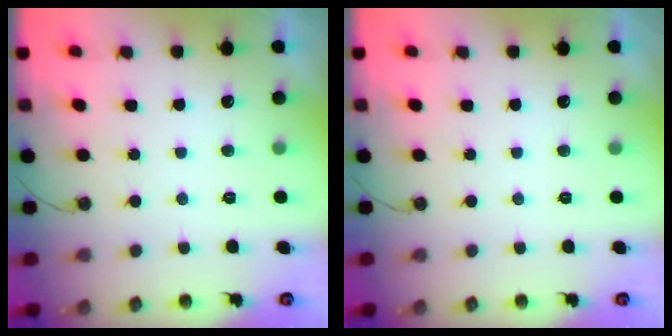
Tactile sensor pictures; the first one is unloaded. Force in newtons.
{"total": 0.0}